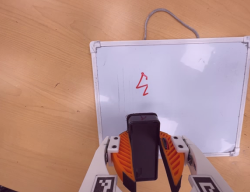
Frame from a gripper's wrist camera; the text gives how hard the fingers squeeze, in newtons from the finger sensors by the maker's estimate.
{"total": 9.2, "left": 9.3, "right": 9.2}